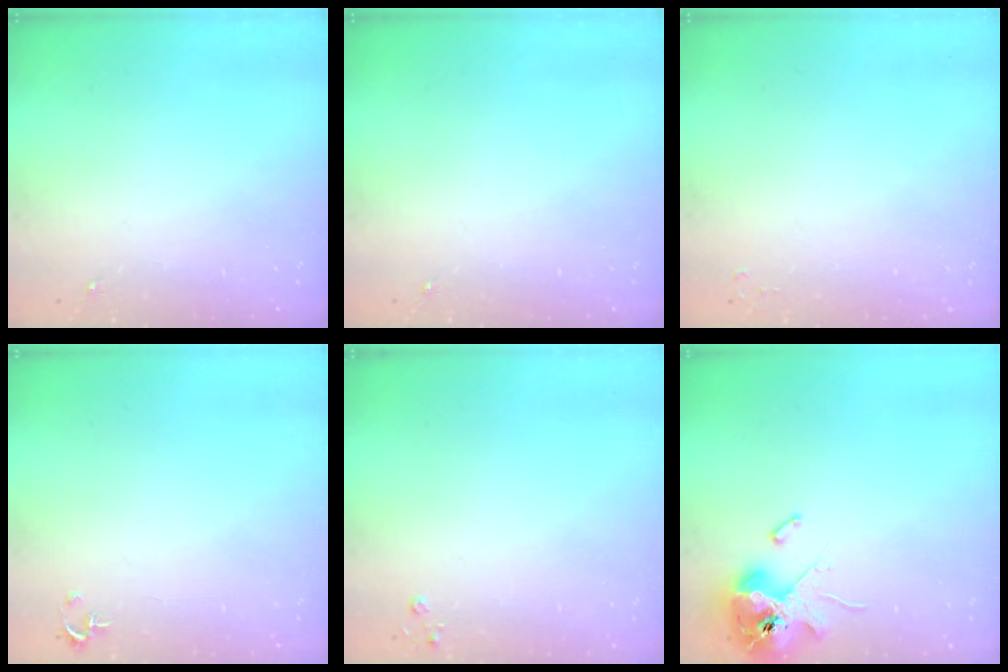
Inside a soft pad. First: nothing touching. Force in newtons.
{"total": 0.0}
{"total": 2.2, "press": 2.2, "slide": 0.2}
{"total": 2.5, "press": 2.5, "slide": 0.2}
{"total": 2.3, "press": 2.3, "slide": 0.3}
{"total": 13.0, "press": 12.8, "slide": 1.9}